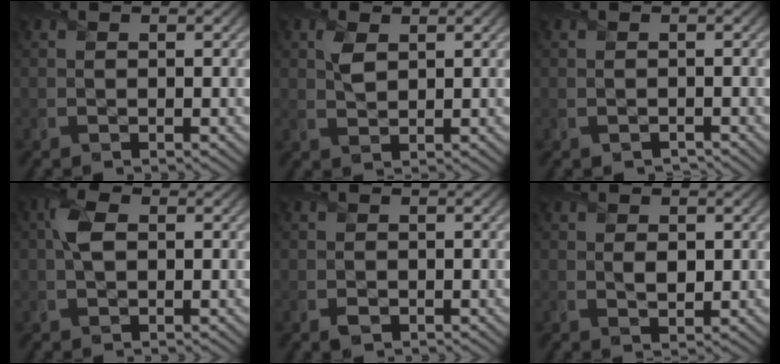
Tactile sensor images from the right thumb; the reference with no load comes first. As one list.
[{"total": 2.5, "force": [1.0, 1.4, 1.7], "torque": [-0.045, 0.001, 0.020]}, {"total": 0.9, "force": [-0.7, 0.6, 0.1], "torque": [-0.003, -0.006, -0.016]}, {"total": 3.5, "force": [0.6, 2.0, 2.8], "torque": [-0.070, 0.008, 0.006]}, {"total": 1.1, "force": [-0.4, 0.9, 0.4], "torque": [-0.007, -0.006, -0.009]}, {"total": 2.1, "force": [0.4, 1.4, 1.5], "torque": [-0.034, -0.007, 0.010]}]